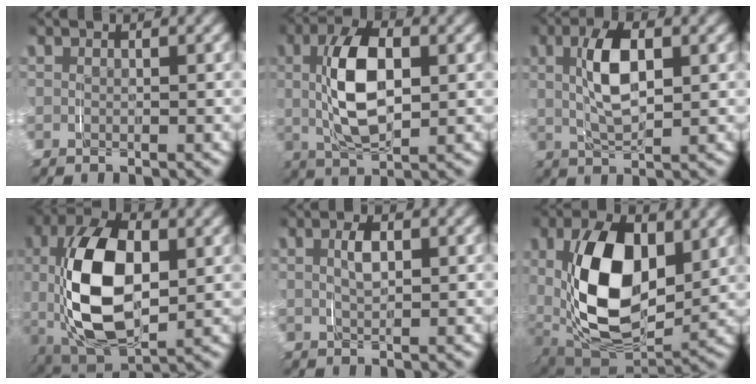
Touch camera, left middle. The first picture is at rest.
{"total": 7.5, "force": [0.9, 3.5, 6.5], "torque": [-0.139, -0.001, 0.019]}
{"total": 5.3, "force": [1.0, 2.1, 4.7], "torque": [-0.094, 0.002, 0.021]}
{"total": 11.3, "force": [0.2, 6.4, 9.4], "torque": [-0.210, -0.021, 0.014]}
{"total": 1.9, "force": [0.5, 0.7, 1.7], "torque": [-0.033, -0.001, 0.010]}
{"total": 11.6, "force": [0.6, 6.9, 9.3], "torque": [-0.203, -0.034, 0.023]}